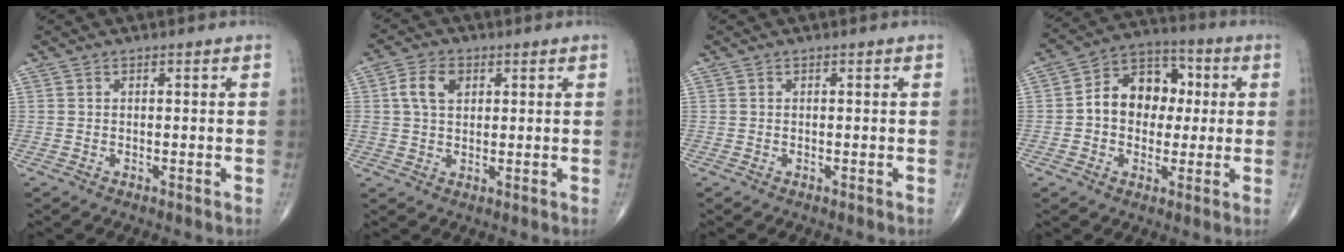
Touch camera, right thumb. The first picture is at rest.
{"total": 5.7, "force": [1.7, 3.9, 3.8], "torque": [-0.069, 0.004, 0.029]}
{"total": 0.0}
{"total": 12.6, "force": [0.7, 9.6, 8.1], "torque": [-0.089, 0.031, 0.002]}